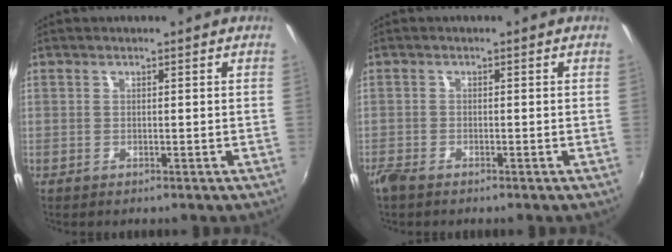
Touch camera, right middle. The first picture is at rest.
{"total": 2.5, "force": [-2.1, 0.7, 1.2], "torque": [-0.030, -0.009, -0.043]}